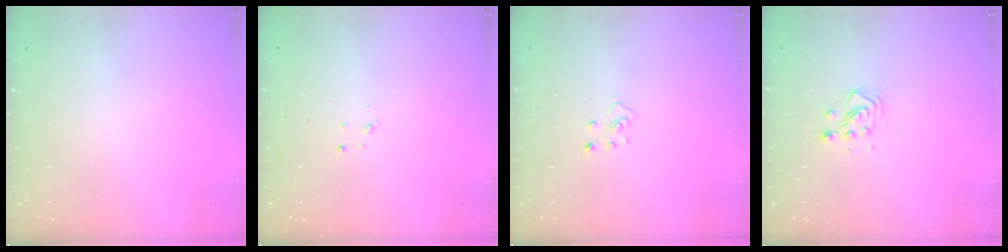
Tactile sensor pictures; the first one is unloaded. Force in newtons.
{"total": 2.3, "press": 2.3, "slide": 0.3}
{"total": 2.8, "press": 2.8, "slide": 0.3}
{"total": 2.9, "press": 2.9, "slide": 0.1}